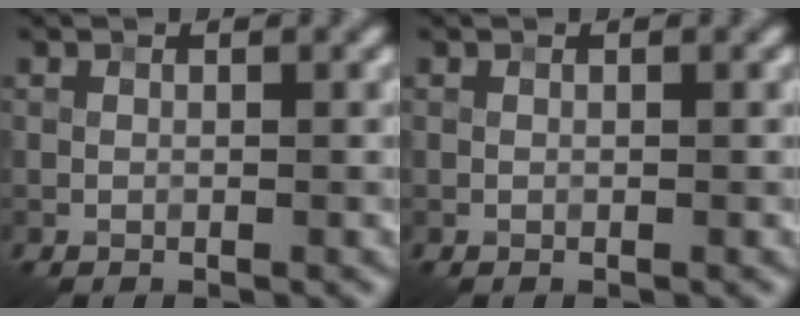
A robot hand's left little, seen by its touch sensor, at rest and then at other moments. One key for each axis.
{"total": 0.0}